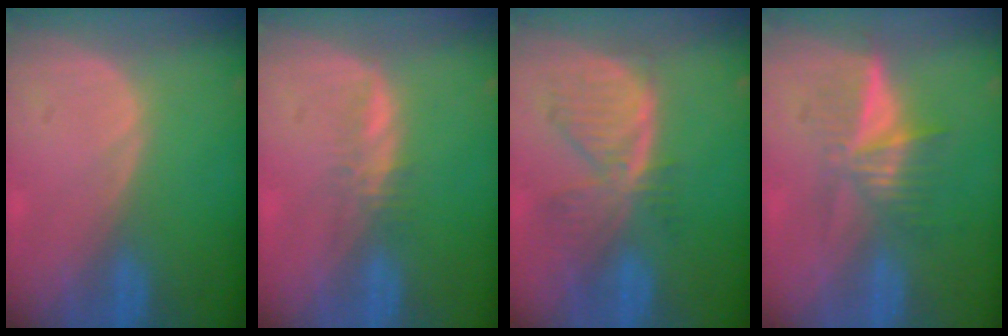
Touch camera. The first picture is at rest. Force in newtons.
{"total": 2.0, "press": 1.8, "slide": 0.6}
{"total": 7.8, "press": 6.8, "slide": 3.9}
{"total": 6.5, "press": 5.5, "slide": 3.4}